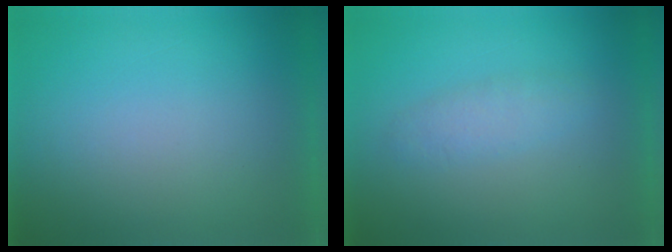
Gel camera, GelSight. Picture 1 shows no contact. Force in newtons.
{"total": 2.4}